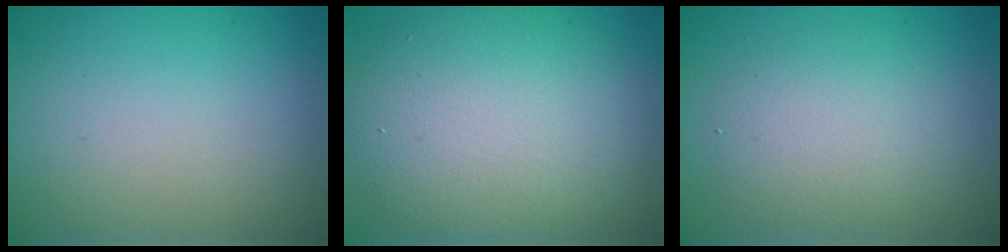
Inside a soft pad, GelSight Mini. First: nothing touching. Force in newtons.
{"total": 8.6, "press": 8.6, "slide": 0.4}
{"total": 3.6, "press": 3.6, "slide": 0.2}